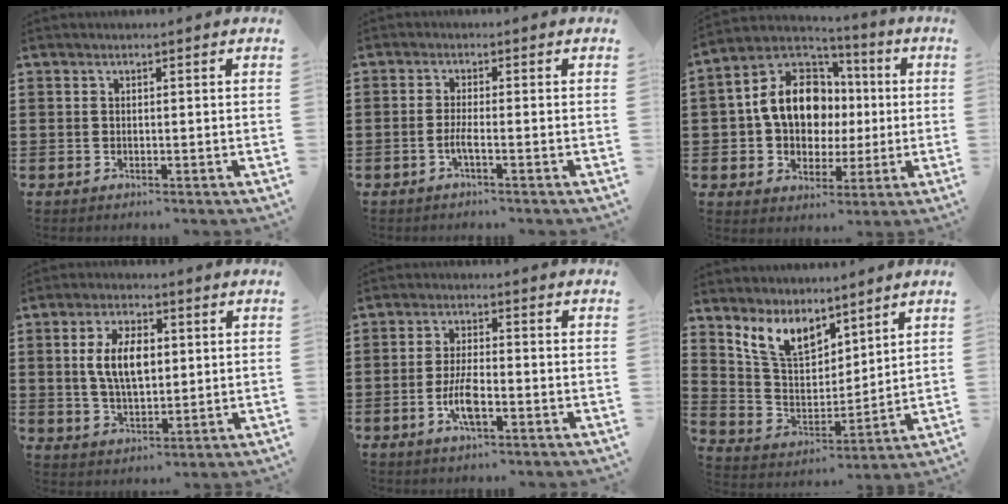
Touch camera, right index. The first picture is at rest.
{"total": 2.3, "force": [-1.2, 0.1, 1.9], "torque": [-0.041, -0.004, -0.024]}
{"total": 12.9, "force": [0.9, 9.8, 8.3], "torque": [-0.182, 0.019, 0.018]}
{"total": 7.5, "force": [1.1, 3.8, 6.4], "torque": [-0.129, 0.008, 0.015]}
{"total": 5.3, "force": [-2.0, 1.4, 4.7], "torque": [-0.106, -0.006, -0.041]}
{"total": 8.4, "force": [6.3, 4.1, 3.7], "torque": [-0.102, -0.013, 0.118]}